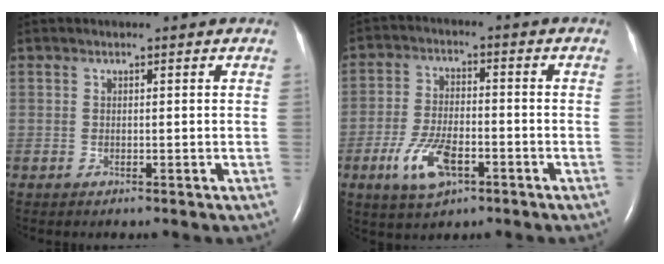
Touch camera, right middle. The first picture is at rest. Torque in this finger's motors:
{"motor_torque": [0.81, -0.42, 0.25, 0.14]}